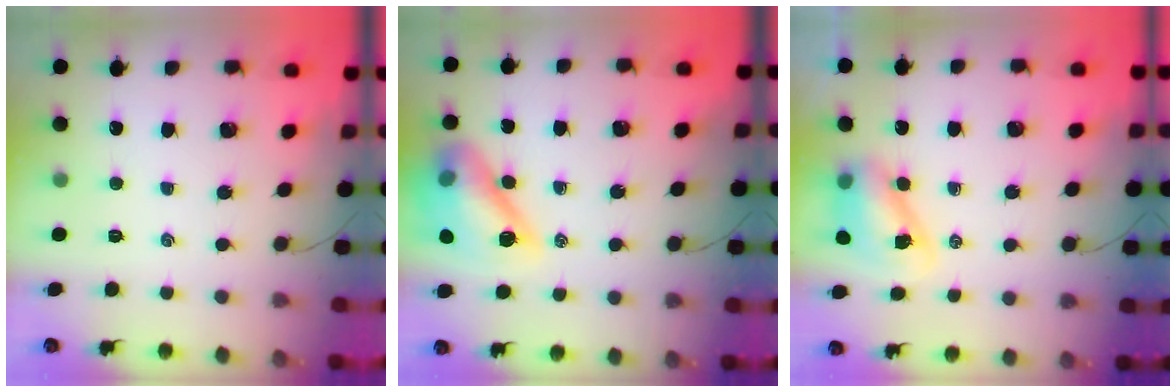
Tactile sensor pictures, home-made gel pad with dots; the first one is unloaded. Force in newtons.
{"total": 15.5, "press": 15.0, "slide": 3.7}
{"total": 8.2, "press": 8.0, "slide": 1.6}